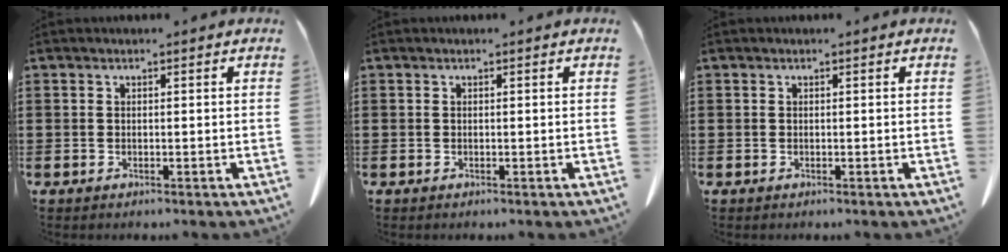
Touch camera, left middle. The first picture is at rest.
{"total": 0.0}
{"total": 0.0}